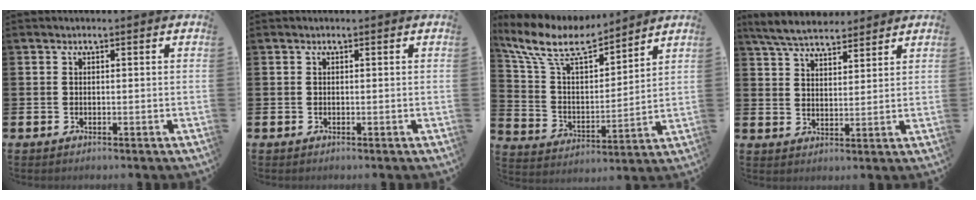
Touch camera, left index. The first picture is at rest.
{"total": 0.0}
{"total": 10.2, "force": [8.9, 2.8, 4.2], "torque": [-0.127, -0.052, 0.156]}
{"total": 5.8, "force": [5.5, 1.3, 1.3], "torque": [-0.050, -0.018, 0.101]}